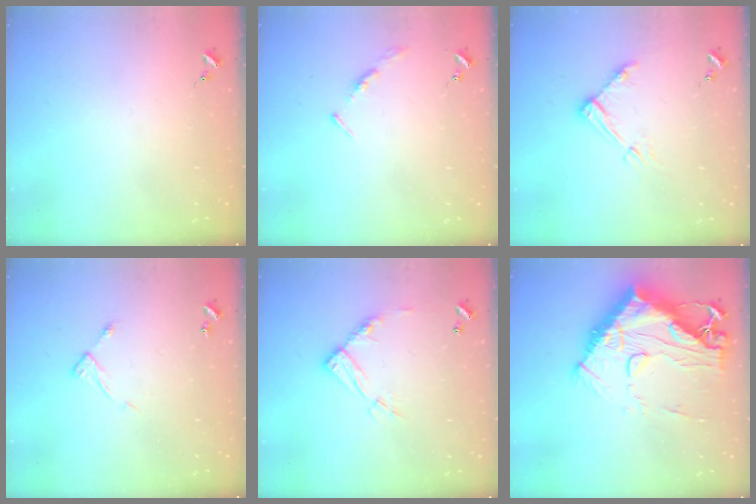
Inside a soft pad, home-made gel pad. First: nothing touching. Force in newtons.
{"total": 3.5, "press": 3.5, "slide": 0.3}
{"total": 9.1, "press": 9.1, "slide": 0.8}
{"total": 5.4, "press": 5.4, "slide": 0.4}
{"total": 12.2, "press": 12.1, "slide": 0.9}
{"total": 23.2, "press": 23.1, "slide": 2.2}